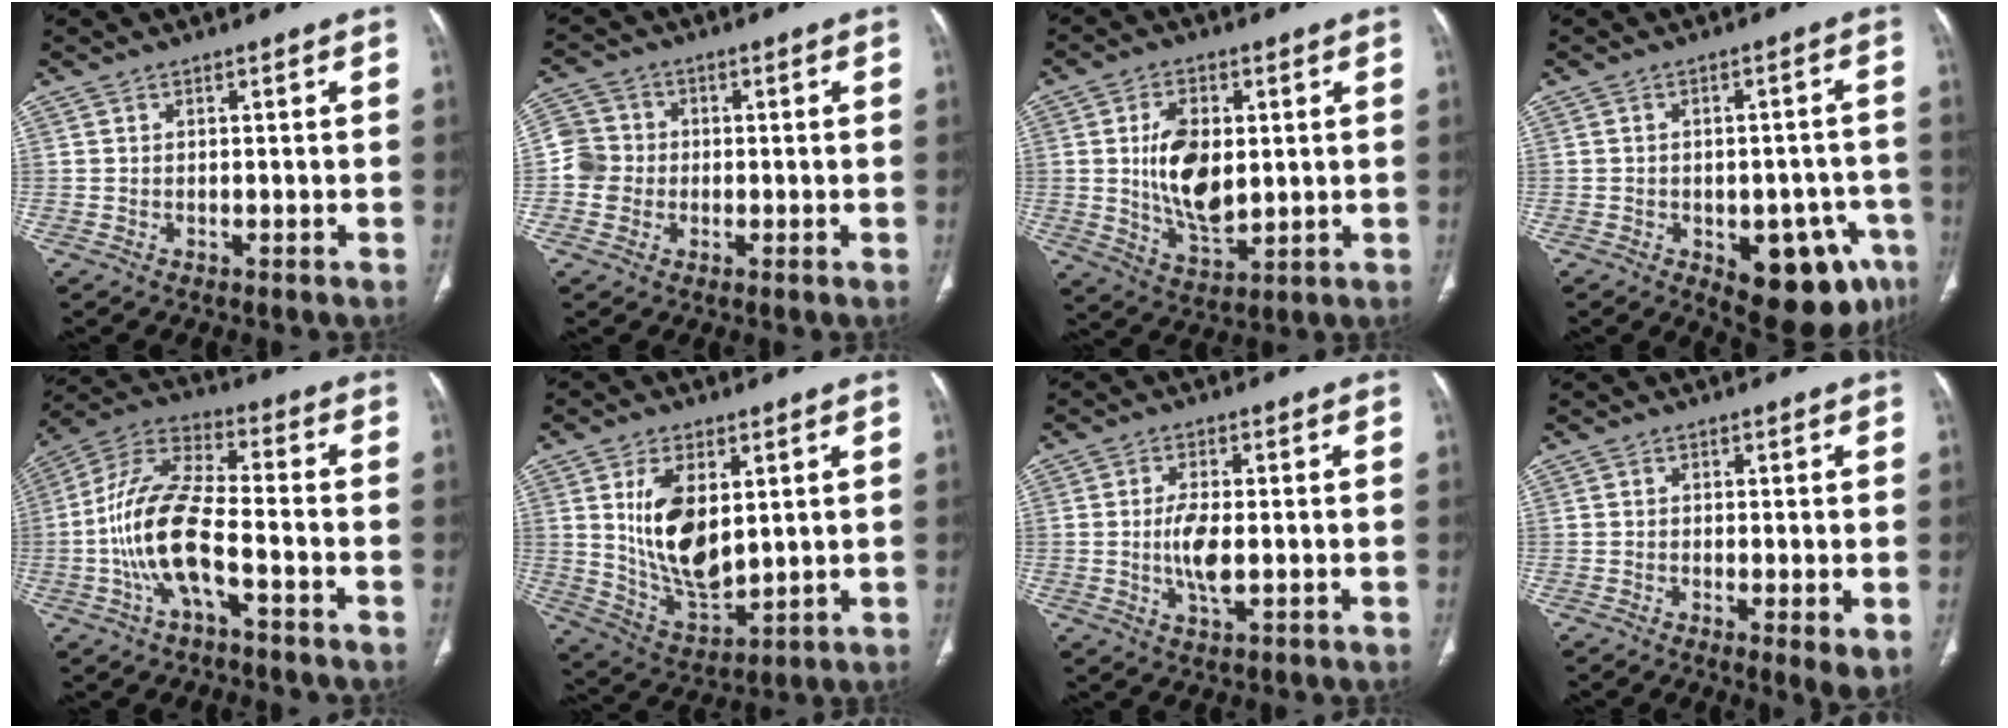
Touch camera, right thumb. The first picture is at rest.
{"total": 5.8, "force": [-0.6, 5.6, 1.3], "torque": [-0.008, 0.012, -0.020]}
{"total": 12.0, "force": [1.3, 6.9, 9.8], "torque": [-0.159, -0.015, 0.033]}
{"total": 14.6, "force": [-6.4, 7.2, 11.0], "torque": [-0.101, 0.026, -0.068]}
{"total": 14.3, "force": [-4.1, 5.3, 12.7], "torque": [-0.268, 0.043, -0.080]}
{"total": 14.0, "force": [3.3, 7.5, 11.3], "torque": [-0.192, -0.026, 0.077]}
{"total": 5.9, "force": [-0.5, 2.3, 5.4], "torque": [-0.114, -0.006, -0.009]}
{"total": 4.2, "force": [-0.7, 1.1, 4.0], "torque": [-0.070, -0.015, -0.015]}